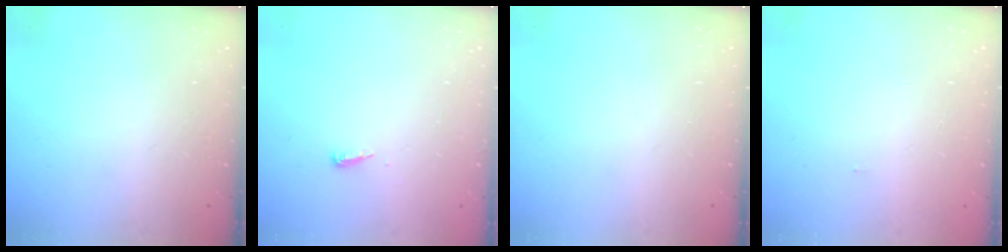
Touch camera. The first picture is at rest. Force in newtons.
{"total": 4.0, "press": 4.0, "slide": 0.5}
{"total": 0.0}
{"total": 6.0, "press": 0.9, "slide": 5.9}